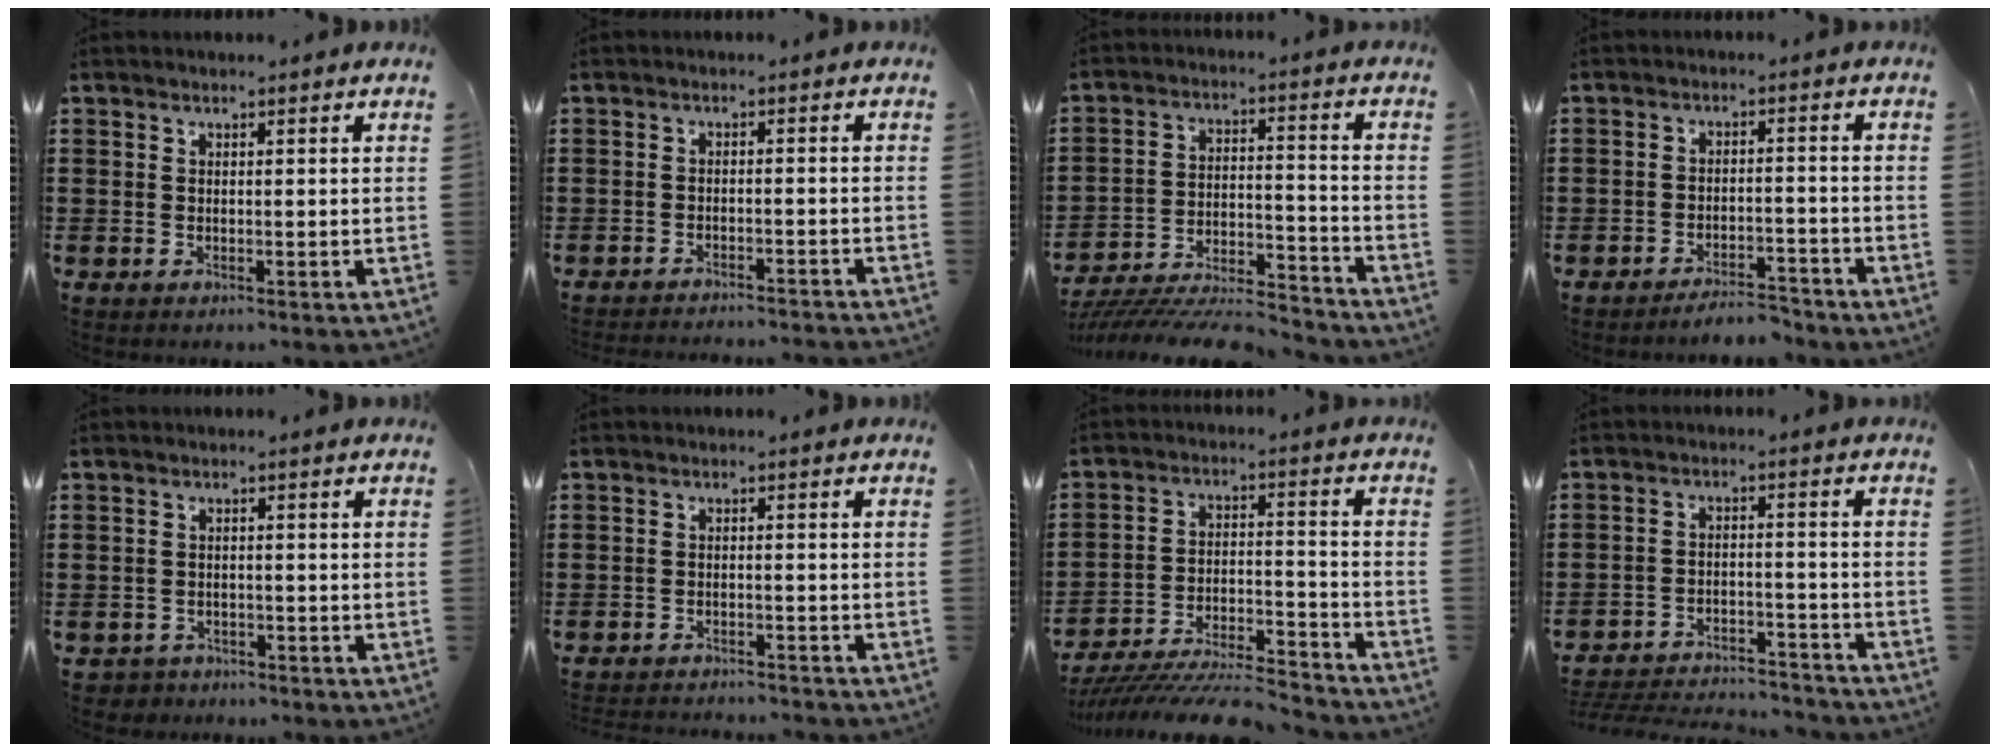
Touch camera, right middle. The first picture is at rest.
{"total": 2.2, "force": [-2.2, -0.3, 0.2], "torque": [-0.007, 0.000, -0.045]}
{"total": 8.5, "force": [-8.1, 0.9, 2.4], "torque": [-0.034, 0.014, -0.157]}
{"total": 4.2, "force": [-4.1, 0.3, 0.3], "torque": [-0.009, 0.001, -0.085]}
{"total": 1.6, "force": [-1.5, 0.5, -0.2], "torque": [-0.006, -0.001, -0.035]}
{"total": 2.2, "force": [-2.2, -0.1, 0.1], "torque": [-0.008, -0.002, -0.046]}
{"total": 9.4, "force": [-8.9, 0.9, 2.9], "torque": [-0.045, 0.019, -0.173]}
{"total": 4.6, "force": [-4.5, 0.5, 0.8], "torque": [-0.025, -0.001, -0.094]}